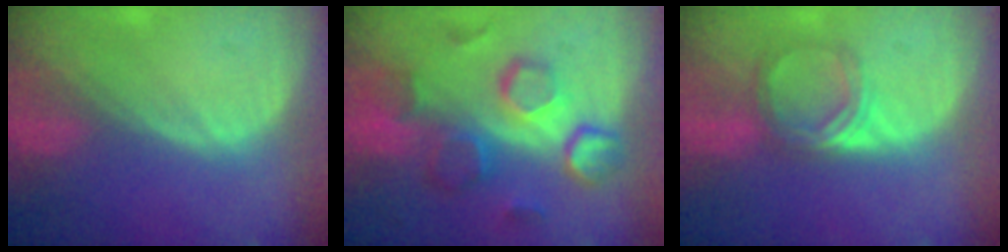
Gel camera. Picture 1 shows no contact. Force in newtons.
{"total": 10.3, "press": 9.4, "slide": 4.1}
{"total": 5.1, "press": 4.5, "slide": 2.3}